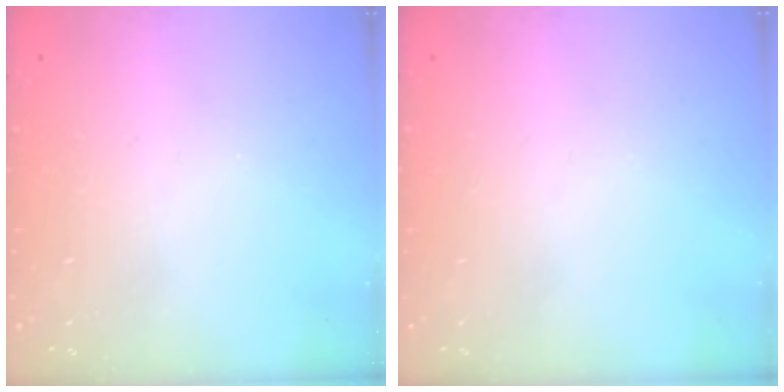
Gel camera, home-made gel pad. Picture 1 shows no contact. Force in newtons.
{"total": 0.0}